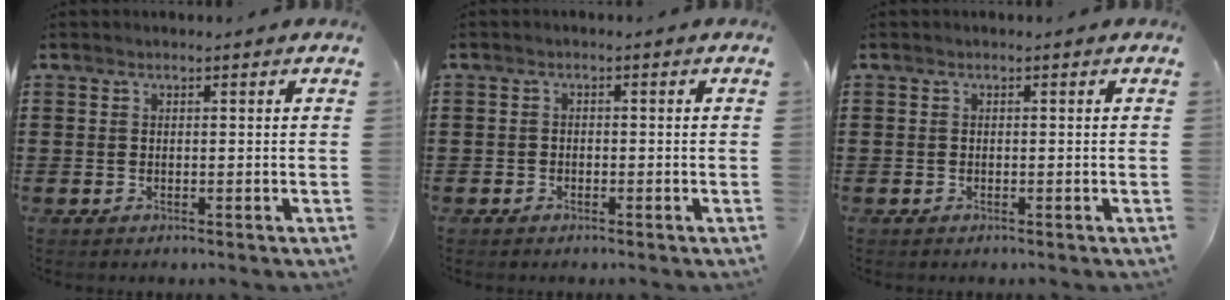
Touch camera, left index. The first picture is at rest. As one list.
[{"total": 1.0, "force": [-0.8, 0.6, 0.0], "torque": [-0.004, 0.001, -0.019]}, {"total": 0.0}]